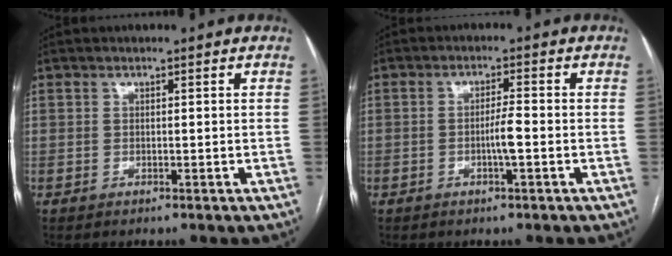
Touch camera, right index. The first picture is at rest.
{"total": 3.0, "force": [-0.8, 0.1, 2.9], "torque": [-0.051, 0.000, -0.014]}